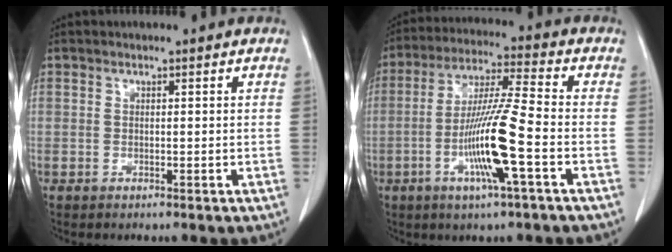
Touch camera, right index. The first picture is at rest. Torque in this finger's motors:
{"motor_torque": [2.09, -0.05, 0.91, 0.15]}